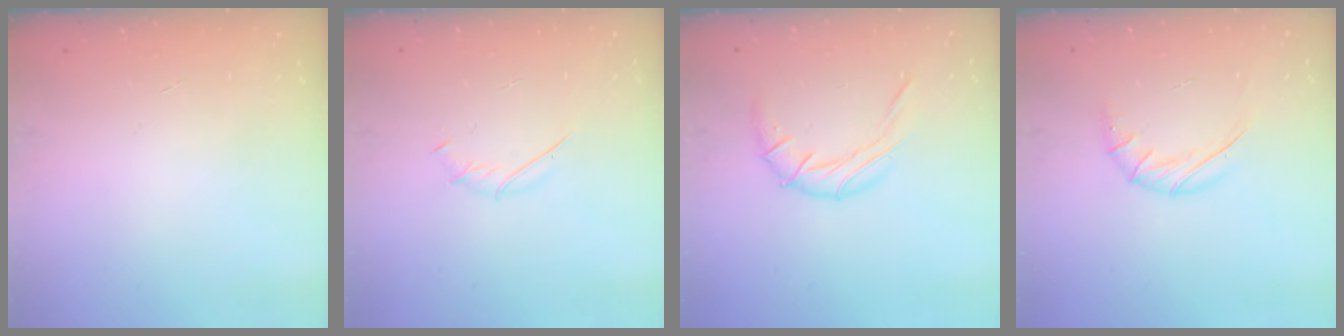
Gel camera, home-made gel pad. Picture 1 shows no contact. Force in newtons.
{"total": 1.9, "press": 1.8, "slide": 0.6}
{"total": 8.5, "press": 8.5, "slide": 0.7}
{"total": 8.5, "press": 8.5, "slide": 0.6}